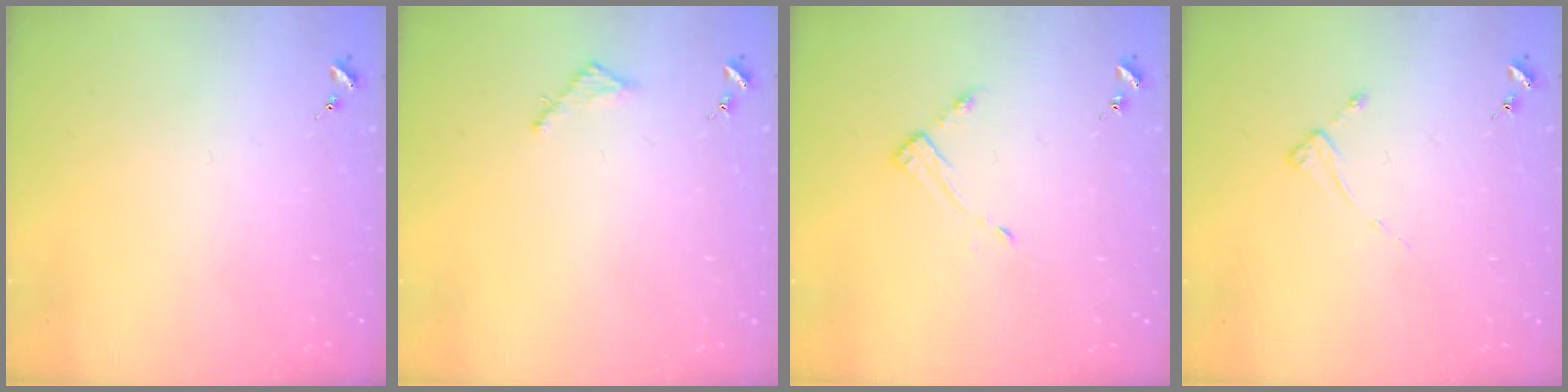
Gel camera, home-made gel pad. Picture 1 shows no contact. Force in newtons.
{"total": 2.5, "press": 2.5, "slide": 0.2}
{"total": 4.6, "press": 4.6, "slide": 0.4}
{"total": 2.4, "press": 2.4, "slide": 0.3}